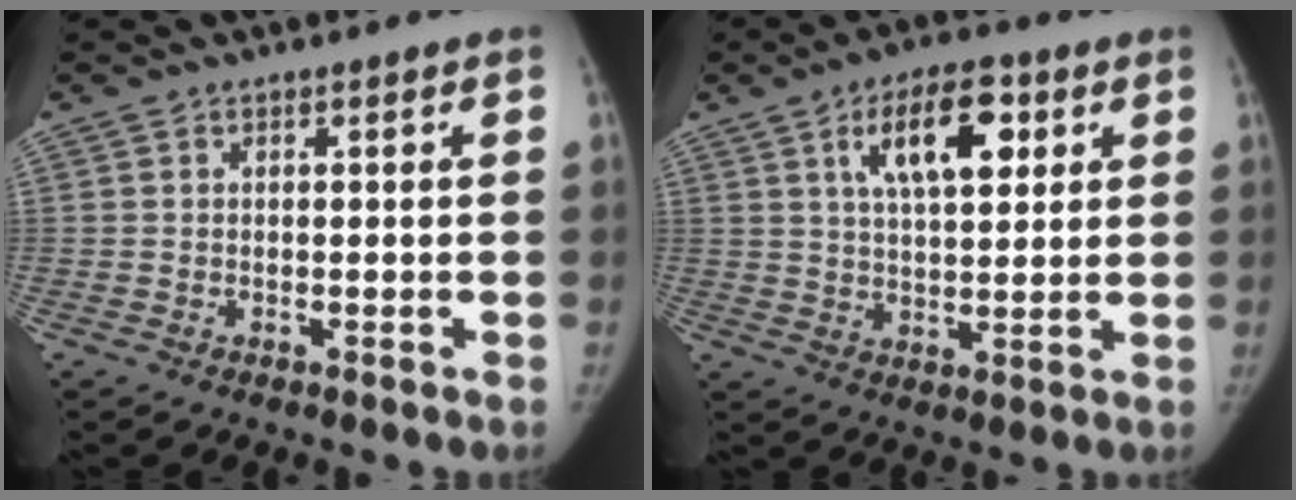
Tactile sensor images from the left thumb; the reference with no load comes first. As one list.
[{"total": 12.1, "force": [4.9, 5.6, 9.6], "torque": [-0.130, -0.011, 0.081]}]